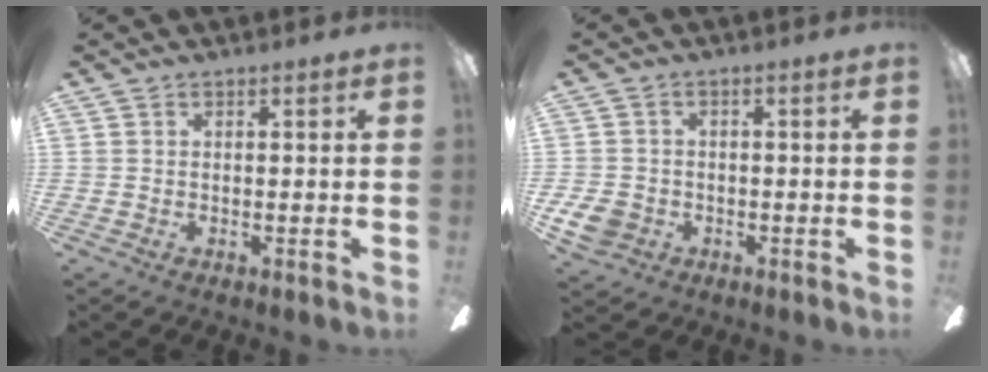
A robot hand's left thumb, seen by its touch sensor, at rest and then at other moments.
{"total": 5.7, "force": [-2.1, 4.6, 2.5], "torque": [-0.060, 0.011, -0.042]}